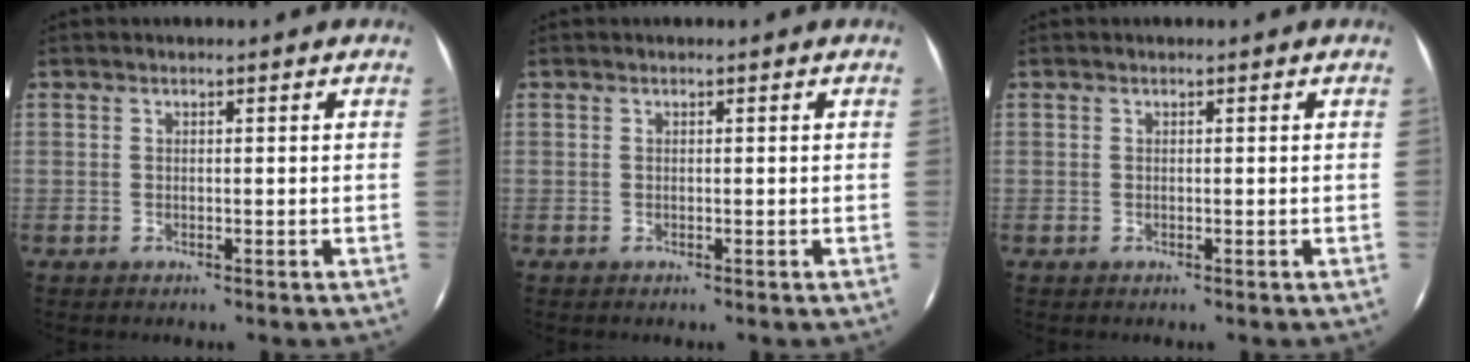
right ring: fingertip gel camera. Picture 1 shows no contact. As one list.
[{"total": 0.0}, {"total": 0.0}]